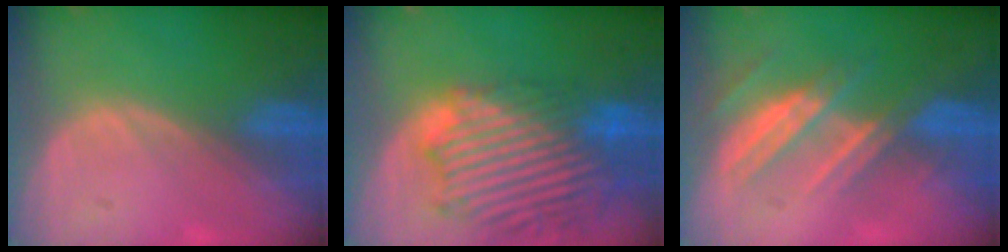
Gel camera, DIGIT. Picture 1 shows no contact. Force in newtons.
{"total": 14.0, "press": 12.0, "slide": 7.1}
{"total": 7.4, "press": 6.8, "slide": 2.8}